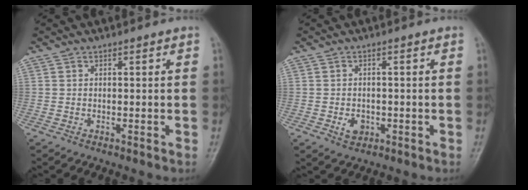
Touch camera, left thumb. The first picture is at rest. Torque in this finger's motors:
{"motor_torque": [-0.15, 0.32, 0.55, 0.03, 0.00]}